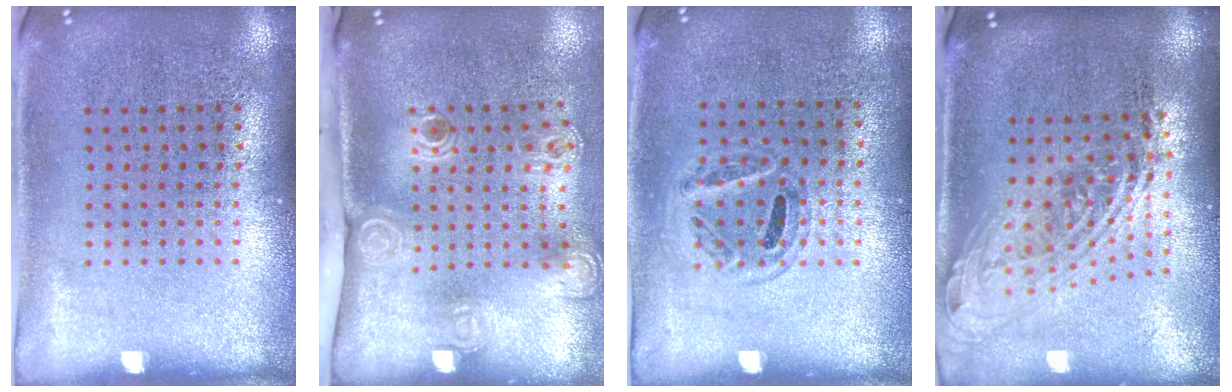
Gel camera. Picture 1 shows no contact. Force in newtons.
{"total": 2.3, "press": 1.6, "slide": 1.7}
{"total": 0.9, "press": 0.8, "slide": 0.4}
{"total": 2.1, "press": 1.5, "slide": 1.4}